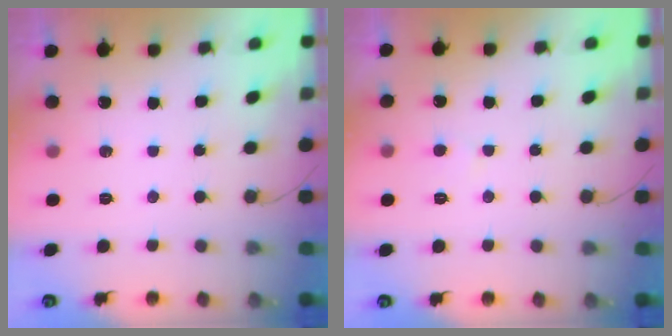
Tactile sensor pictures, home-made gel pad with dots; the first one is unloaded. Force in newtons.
{"total": 2.0, "press": 2.0, "slide": 0.3}